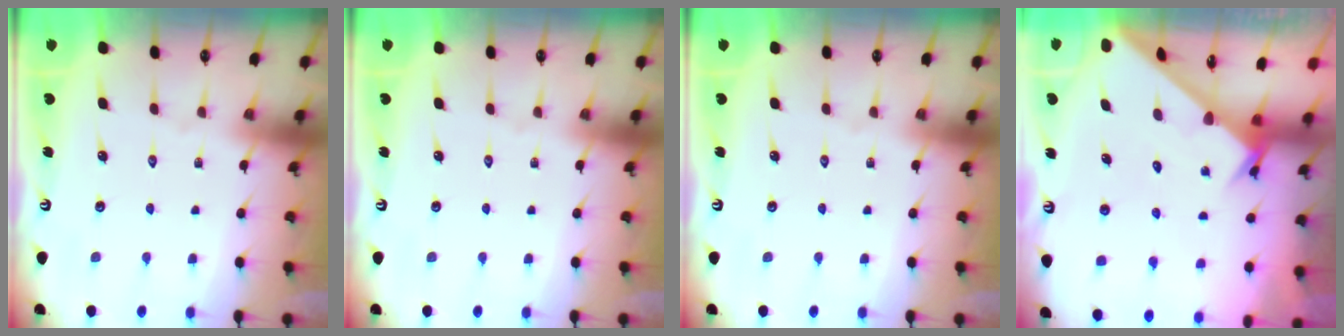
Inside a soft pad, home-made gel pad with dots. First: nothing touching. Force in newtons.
{"total": 0.0}
{"total": 0.0}
{"total": 2.4, "press": 2.4, "slide": 0.2}